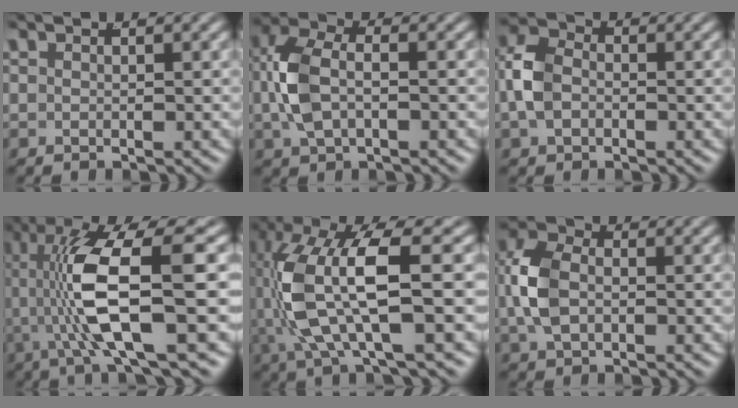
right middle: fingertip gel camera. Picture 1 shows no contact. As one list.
[{"total": 4.6, "force": [-0.1, 2.7, 3.8], "torque": [-0.098, -0.011, 0.008]}, {"total": 4.7, "force": [-0.3, 3.8, 2.7], "torque": [-0.066, -0.004, -0.007]}, {"total": 9.0, "force": [0.8, 2.4, 8.6], "torque": [-0.179, -0.010, 0.019]}, {"total": 9.2, "force": [0.2, 4.2, 8.2], "torque": [-0.181, -0.021, 0.018]}, {"total": 4.5, "force": [-0.1, 3.1, 3.3], "torque": [-0.086, -0.009, 0.005]}]